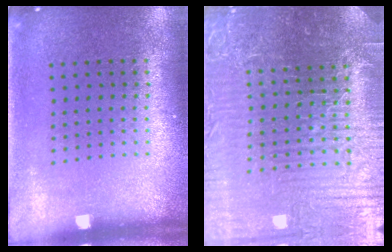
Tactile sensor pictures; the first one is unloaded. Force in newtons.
{"total": 6.0, "press": 5.5, "slide": 2.4}